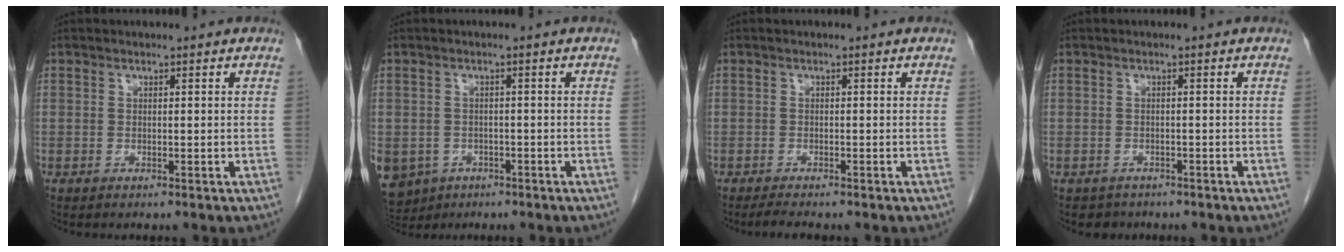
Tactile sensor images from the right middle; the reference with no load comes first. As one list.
[{"total": 9.7, "force": [-5.2, 7.7, 2.7], "torque": [-0.086, -0.005, -0.070]}, {"total": 2.0, "force": [-1.7, 0.1, 1.0], "torque": [-0.024, -0.006, -0.029]}, {"total": 2.3, "force": [-1.8, 1.4, -0.2], "torque": [-0.007, 0.003, -0.027]}]